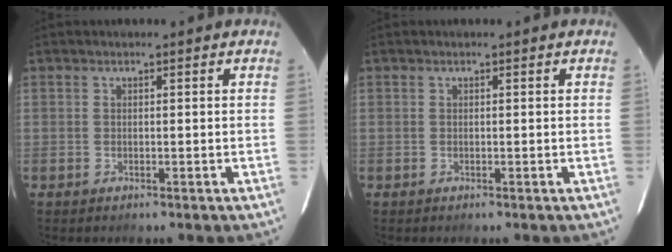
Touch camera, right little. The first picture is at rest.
{"total": 0.0}